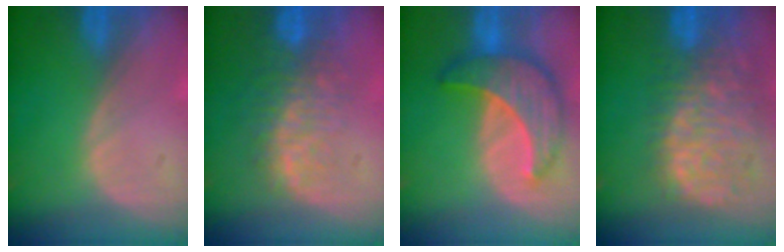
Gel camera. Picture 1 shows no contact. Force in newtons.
{"total": 10.1, "press": 8.6, "slide": 5.3}
{"total": 9.4, "press": 9.3, "slide": 0.9}
{"total": 13.3, "press": 11.1, "slide": 7.4}